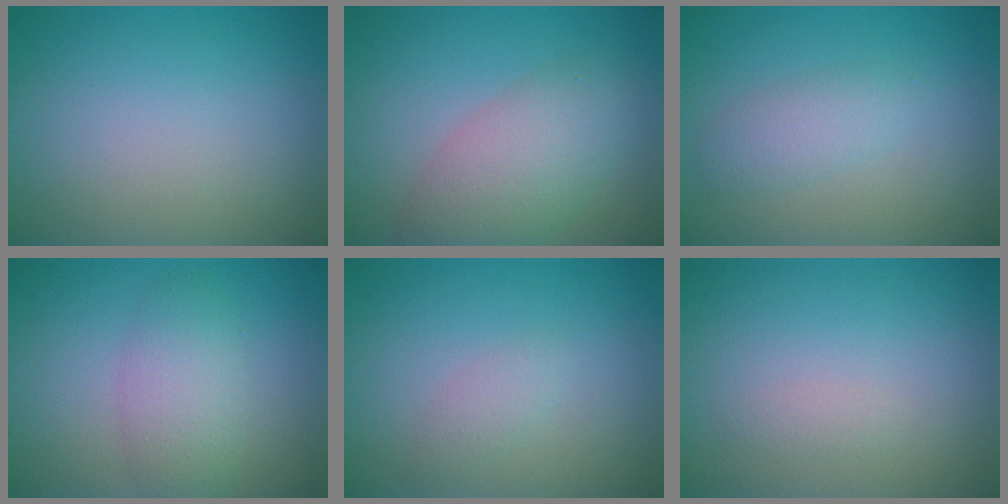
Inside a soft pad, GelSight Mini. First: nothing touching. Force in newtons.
{"total": 5.5, "press": 5.5, "slide": 0.2}
{"total": 2.2, "press": 2.2, "slide": 0.2}
{"total": 3.5, "press": 3.5, "slide": 0.2}
{"total": 1.1, "press": 1.1, "slide": 0.0}
{"total": 0.7, "press": 0.7, "slide": 0.0}